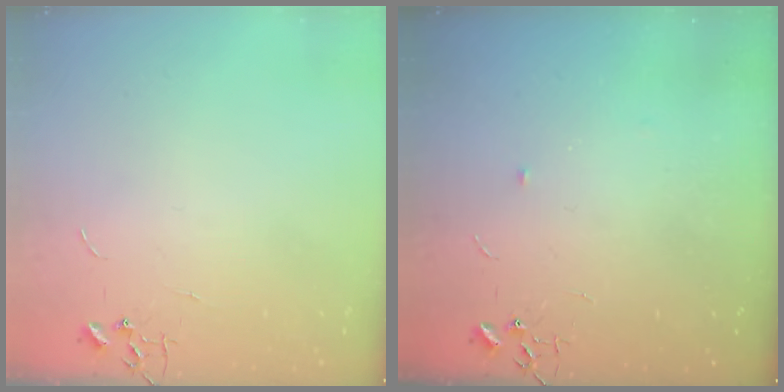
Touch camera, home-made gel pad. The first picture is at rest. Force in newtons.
{"total": 3.0, "press": 2.9, "slide": 0.5}